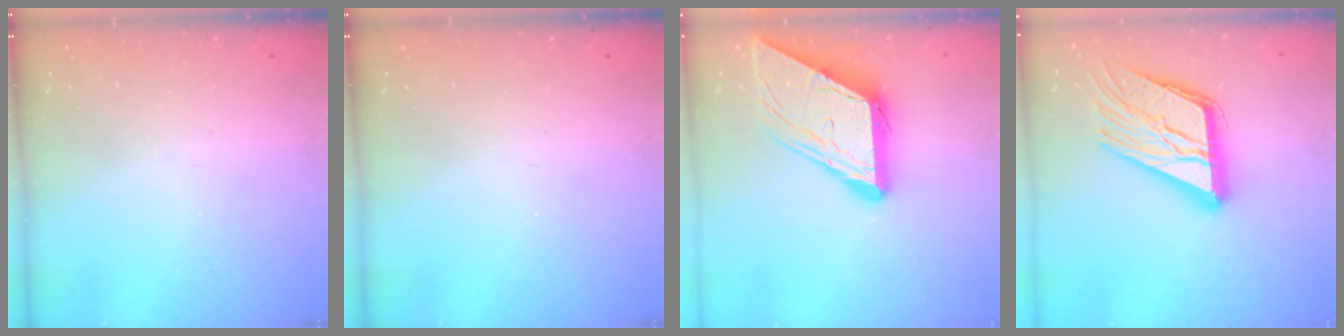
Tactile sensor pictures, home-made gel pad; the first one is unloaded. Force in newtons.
{"total": 0.0}
{"total": 12.0, "press": 12.0, "slide": 1.2}
{"total": 19.0, "press": 18.9, "slide": 1.9}